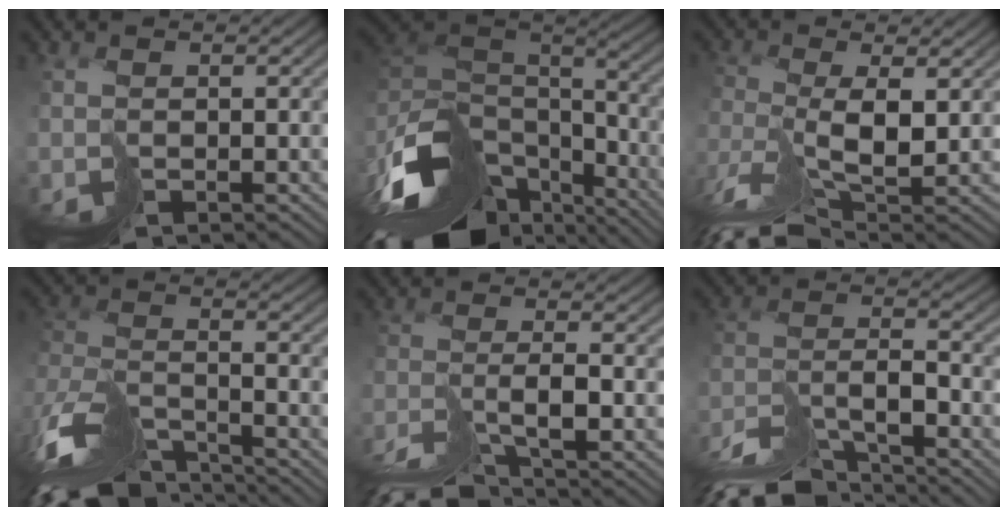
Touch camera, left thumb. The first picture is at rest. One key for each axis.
{"total": 15.4, "fx": -8.7, "fy": 7.4, "fz": 10.3, "tx": -0.256, "ty": -0.017, "tz": -0.127}
{"total": 6.8, "fx": -3.5, "fy": 0.9, "fz": 5.7, "tx": -0.119, "ty": -0.014, "tz": -0.070}
{"total": 12.8, "fx": -10.7, "fy": 3.6, "fz": 6.1, "tx": -0.167, "ty": -0.013, "tz": -0.177}
{"total": 6.4, "fx": -5.7, "fy": -0.1, "fz": 3.0, "tx": -0.048, "ty": 0.001, "tz": -0.105}
{"total": 10.3, "fx": -9.2, "fy": 1.7, "fz": 4.5, "tx": -0.086, "ty": -0.001, "tz": -0.170}